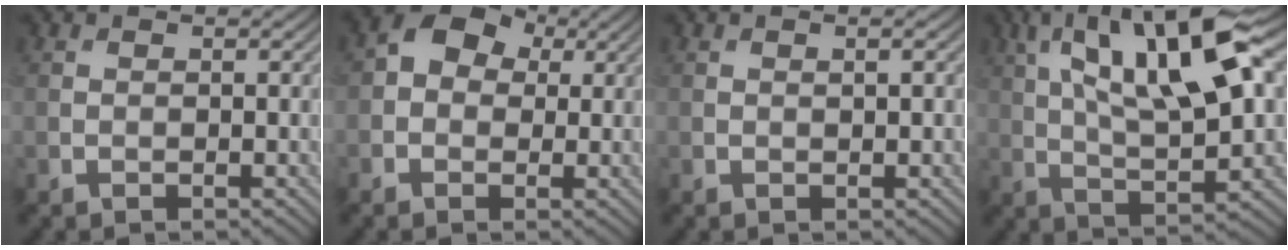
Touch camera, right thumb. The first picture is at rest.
{"total": 5.7, "force": [1.1, 4.5, 3.4], "torque": [-0.063, 0.009, 0.007]}
{"total": 0.9, "force": [0.2, 0.2, 0.9], "torque": [-0.015, 0.003, 0.004]}
{"total": 15.9, "force": [5.8, 5.5, 13.7], "torque": [-0.255, 0.023, 0.097]}